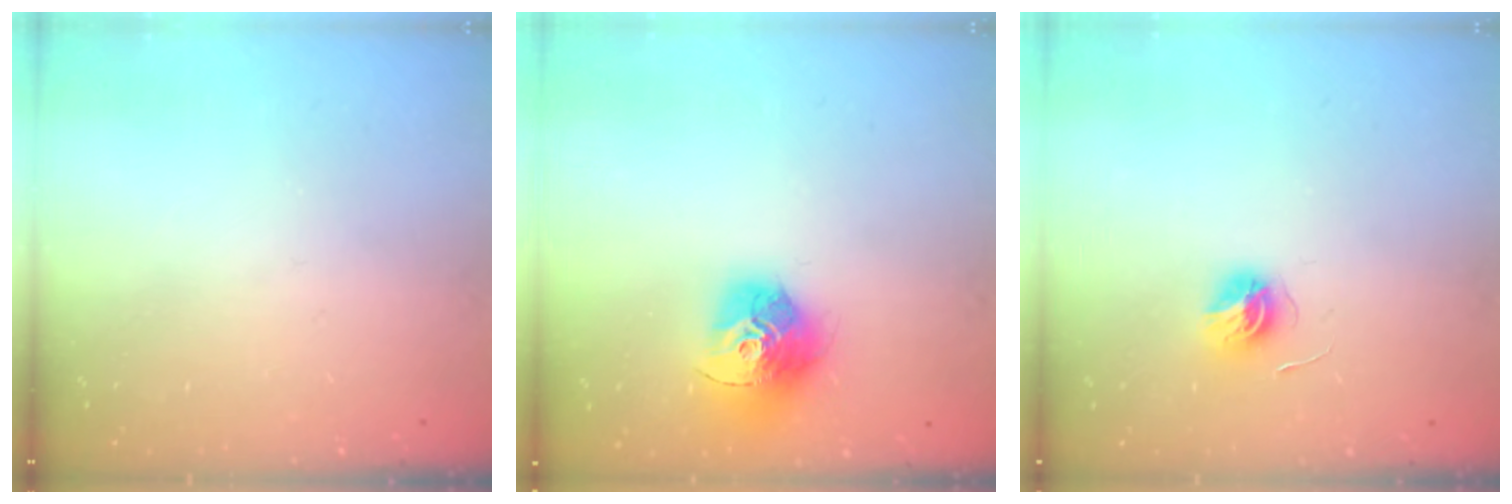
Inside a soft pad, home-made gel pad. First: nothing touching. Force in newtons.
{"total": 15.6, "press": 15.5, "slide": 1.5}
{"total": 5.6, "press": 5.6, "slide": 0.6}